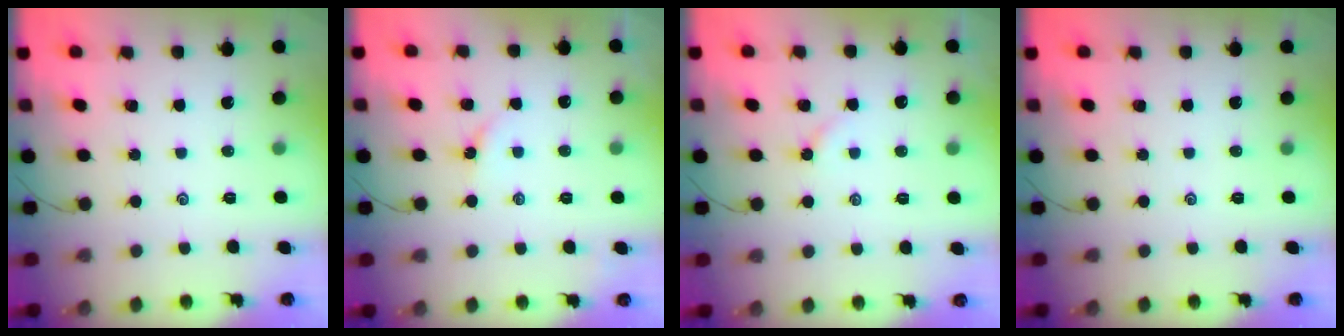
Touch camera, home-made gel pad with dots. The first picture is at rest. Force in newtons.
{"total": 2.0, "press": 1.9, "slide": 0.3}
{"total": 3.0, "press": 3.0, "slide": 0.4}
{"total": 0.0}